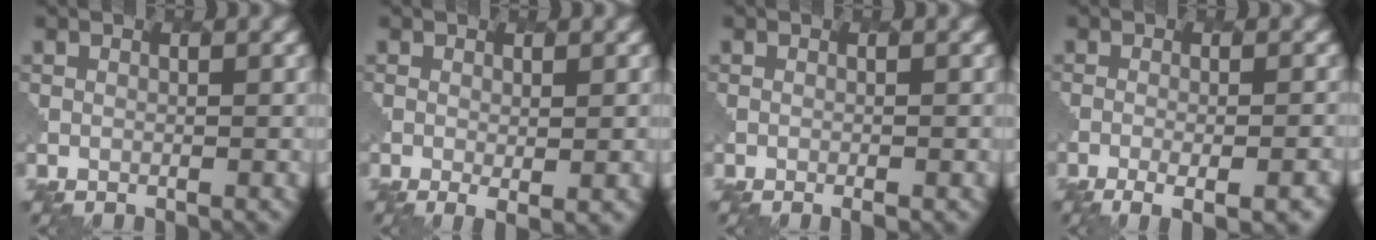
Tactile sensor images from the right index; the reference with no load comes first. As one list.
[{"total": 2.0, "force": [-0.2, 0.4, 2.0], "torque": [-0.033, -0.011, 0.002]}, {"total": 0.9, "force": [-0.4, 0.3, 0.8], "torque": [-0.006, -0.002, -0.002]}, {"total": 5.8, "force": [-2.8, 2.0, 4.7], "torque": [-0.048, 0.001, -0.031]}]